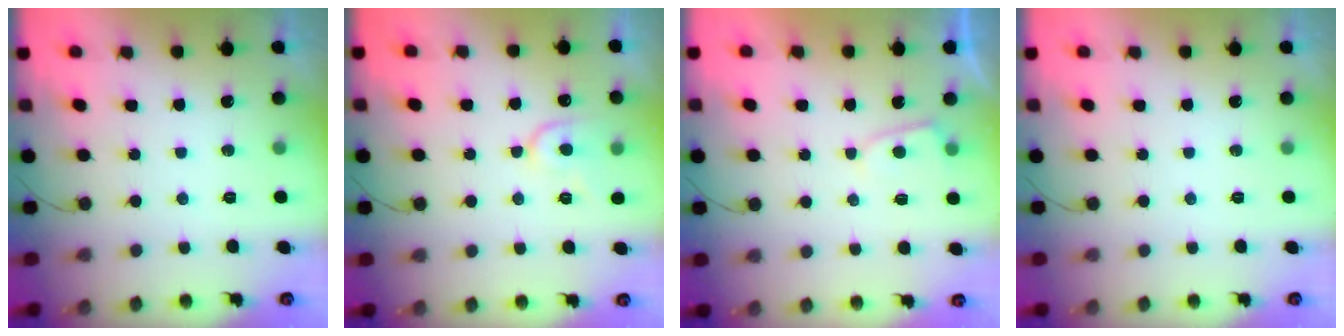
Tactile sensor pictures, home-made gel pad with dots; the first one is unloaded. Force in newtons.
{"total": 9.0, "press": 9.0, "slide": 0.7}
{"total": 2.8, "press": 2.8, "slide": 0.3}
{"total": 0.0}